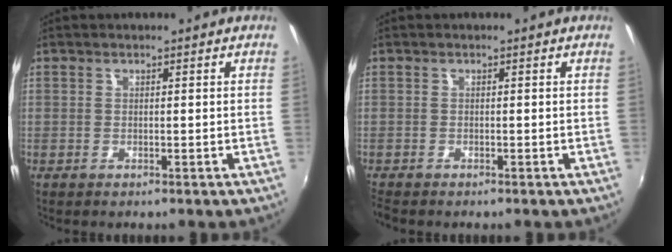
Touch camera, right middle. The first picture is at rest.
{"total": 1.5, "force": [-1.4, 0.2, 0.6], "torque": [-0.012, -0.011, -0.023]}